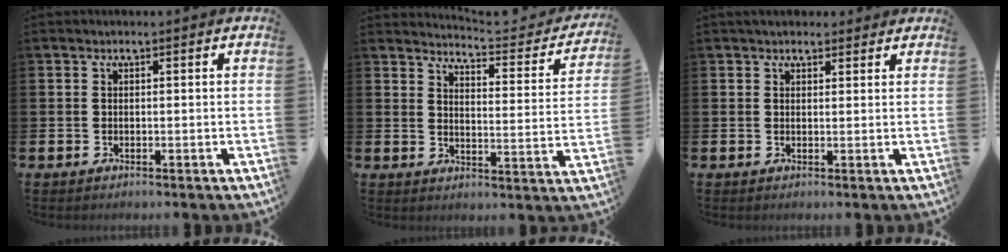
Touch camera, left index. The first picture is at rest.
{"total": 4.2, "force": [4.1, 0.3, 0.8], "torque": [-0.018, -0.041, 0.063]}
{"total": 2.2, "force": [2.1, 0.9, 0.1], "torque": [0.007, -0.005, 0.035]}